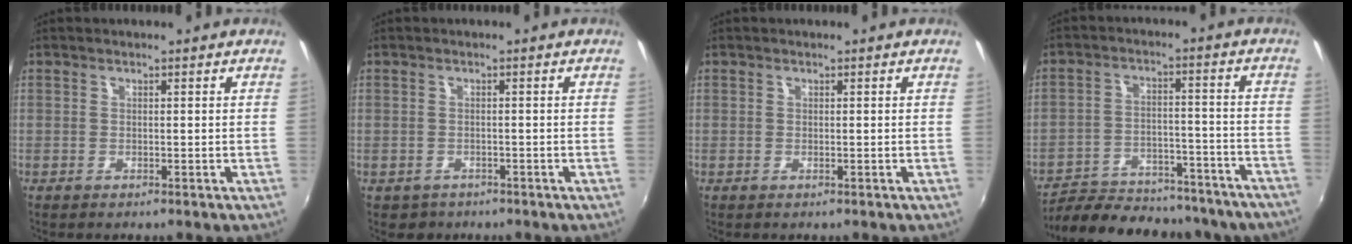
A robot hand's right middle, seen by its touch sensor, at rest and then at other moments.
{"total": 2.3, "force": [-1.3, 1.9, 0.4], "torque": [-0.014, -0.004, -0.017]}
{"total": 0.0}
{"total": 27.1, "force": [-23.4, 8.7, 10.5], "torque": [-0.198, 0.002, -0.300]}